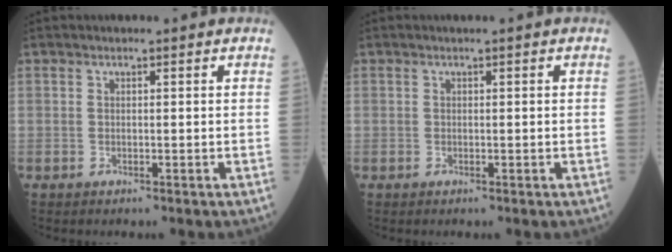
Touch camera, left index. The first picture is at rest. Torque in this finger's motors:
{"motor_torque": [0.11, -0.27, 0.02, 0.01]}